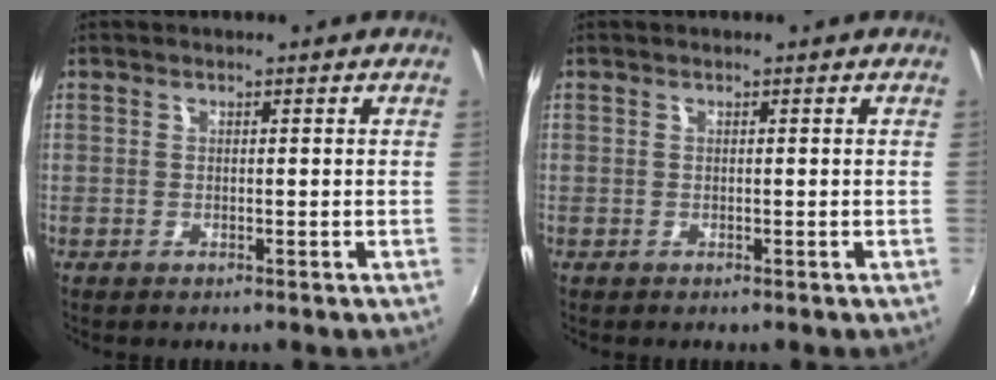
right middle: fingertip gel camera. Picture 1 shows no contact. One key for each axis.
{"total": 0.0}